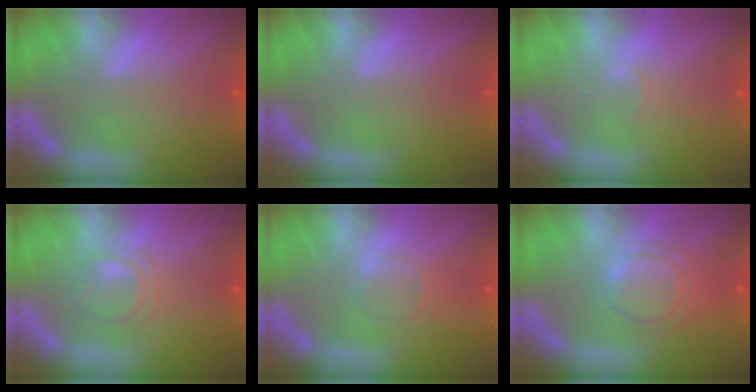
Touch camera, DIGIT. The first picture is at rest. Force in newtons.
{"total": 0.0}
{"total": 1.0}
{"total": 3.0}
{"total": 1.9}
{"total": 5.1}